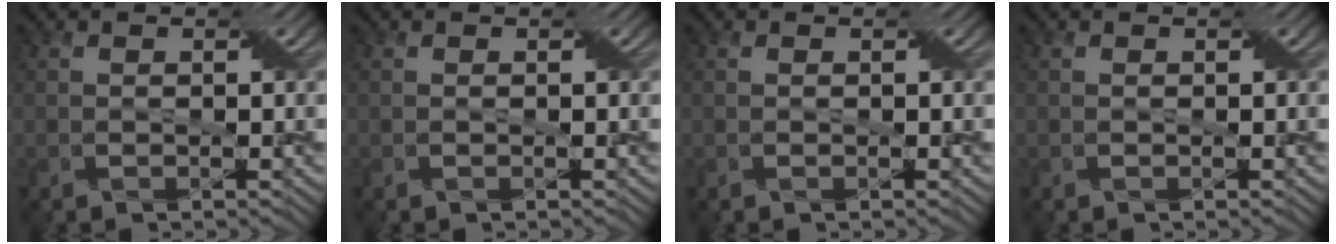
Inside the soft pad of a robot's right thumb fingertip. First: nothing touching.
{"total": 0.0}
{"total": 0.0}
{"total": 0.0}